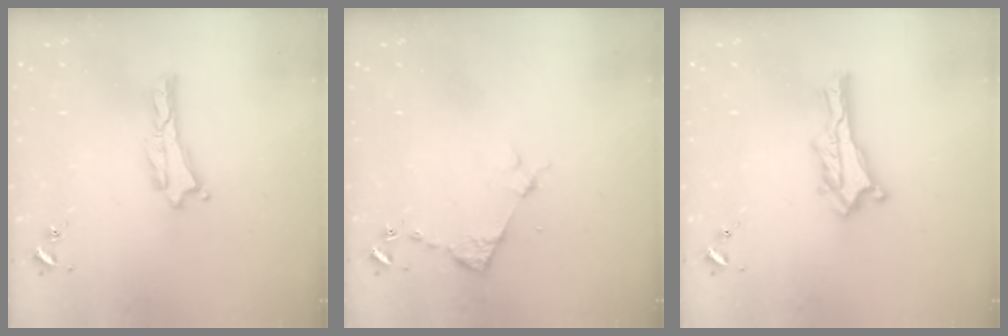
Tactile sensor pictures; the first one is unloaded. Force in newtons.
{"total": 3.8, "press": 3.8, "slide": 0.4}
{"total": 1.2, "press": 1.2, "slide": 0.2}